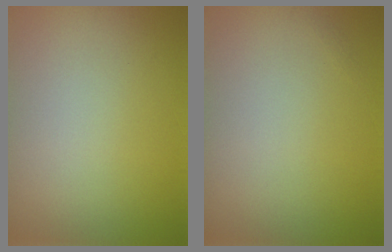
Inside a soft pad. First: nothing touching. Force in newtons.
{"total": 0.0}